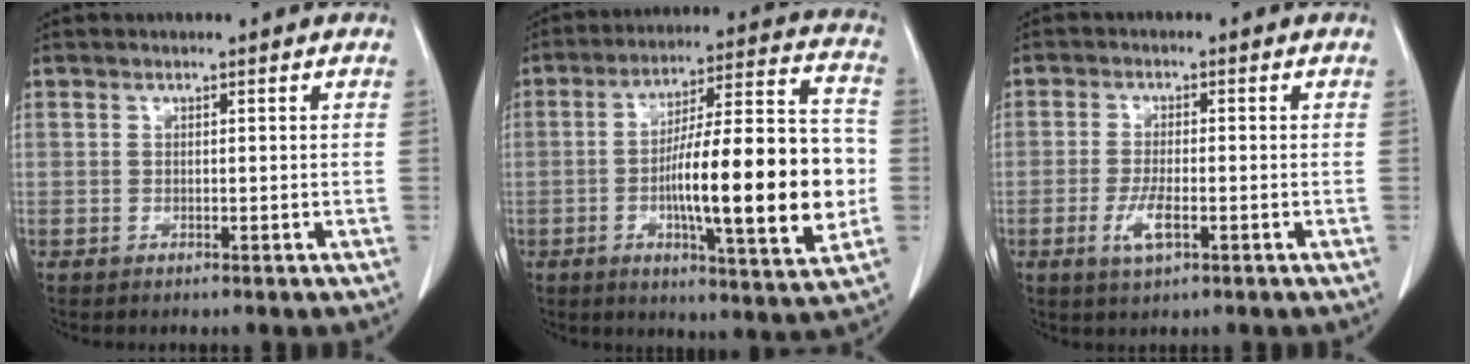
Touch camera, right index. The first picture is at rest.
{"total": 21.2, "force": [-3.1, 3.1, 20.8], "torque": [-0.304, 0.016, -0.042]}
{"total": 4.1, "force": [-1.5, 1.1, 3.7], "torque": [-0.075, -0.003, -0.023]}